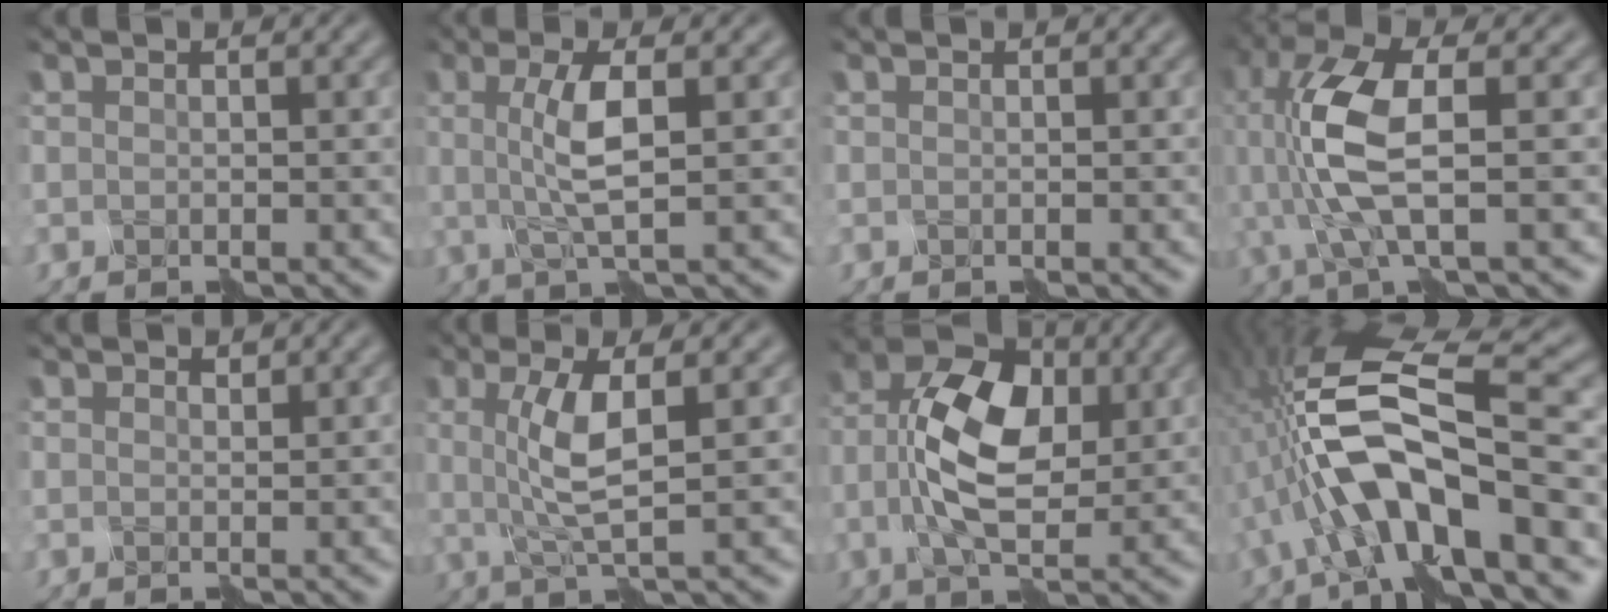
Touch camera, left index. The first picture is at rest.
{"total": 3.7, "force": [0.3, 0.4, 3.7], "torque": [-0.087, 0.005, 0.011]}
{"total": 0.0}
{"total": 7.4, "force": [0.2, 2.1, 7.1], "torque": [-0.181, 0.004, 0.007]}
{"total": 0.6, "force": [0.5, 0.1, 0.1], "torque": [-0.008, 0.000, 0.010]}
{"total": 4.4, "force": [0.5, 0.6, 4.3], "torque": [-0.100, 0.003, 0.016]}
{"total": 8.7, "force": [0.4, 4.8, 7.3], "torque": [-0.147, 0.012, 0.002]}
{"total": 10.4, "force": [-2.3, 3.2, 9.6], "torque": [-0.190, 0.020, -0.050]}